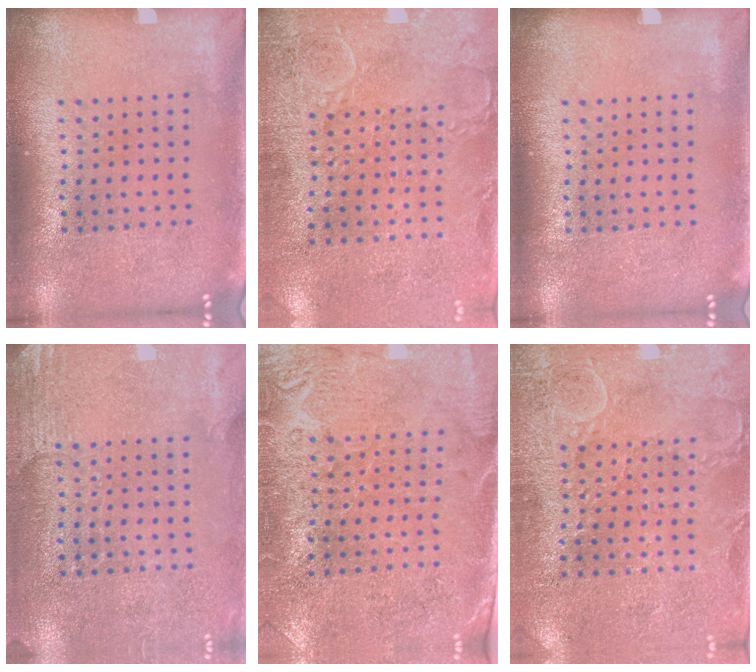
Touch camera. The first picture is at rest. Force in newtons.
{"total": 3.1, "press": 2.3, "slide": 2.0}
{"total": 0.0}
{"total": 2.8, "press": 2.5, "slide": 1.3}
{"total": 2.9, "press": 2.6, "slide": 1.2}
{"total": 2.8, "press": 2.7, "slide": 0.8}